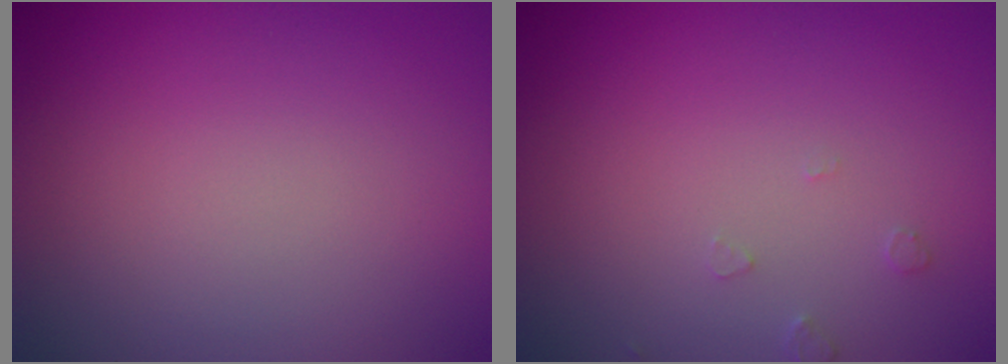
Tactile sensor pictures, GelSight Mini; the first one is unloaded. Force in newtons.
{"total": 0.9, "press": 0.9, "slide": 0.2}